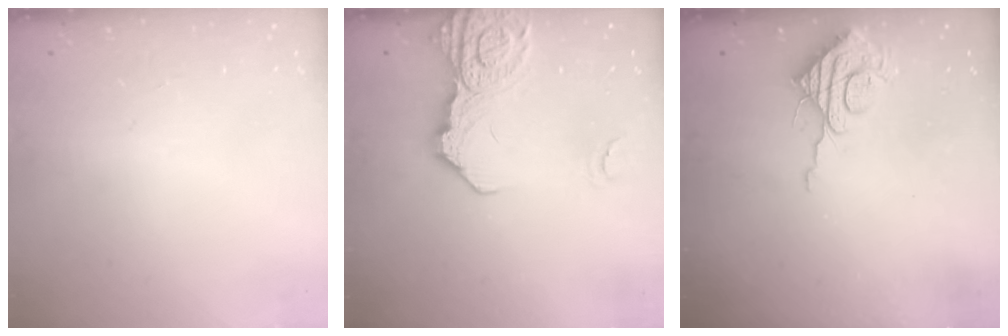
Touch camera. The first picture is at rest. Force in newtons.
{"total": 16.1, "press": 16.0, "slide": 1.9}
{"total": 9.1, "press": 9.1, "slide": 0.7}